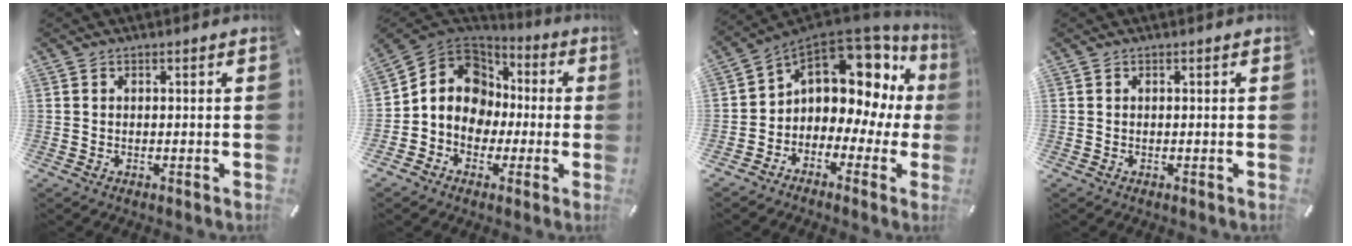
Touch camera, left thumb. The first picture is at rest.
{"total": 11.1, "force": [-0.4, 10.4, 4.0], "torque": [-0.091, -0.002, -0.003]}
{"total": 10.8, "force": [5.6, 7.5, 5.4], "torque": [-0.082, -0.057, 0.096]}
{"total": 0.0}